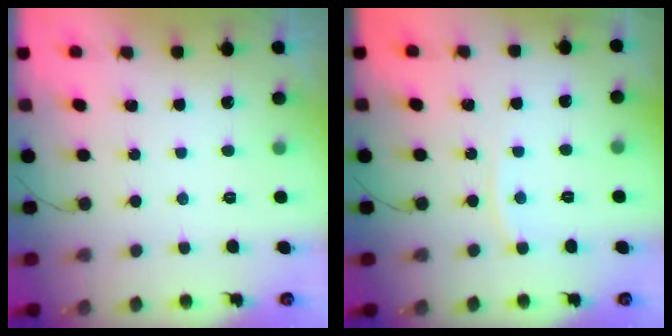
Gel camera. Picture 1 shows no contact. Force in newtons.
{"total": 3.1, "press": 3.1, "slide": 0.3}